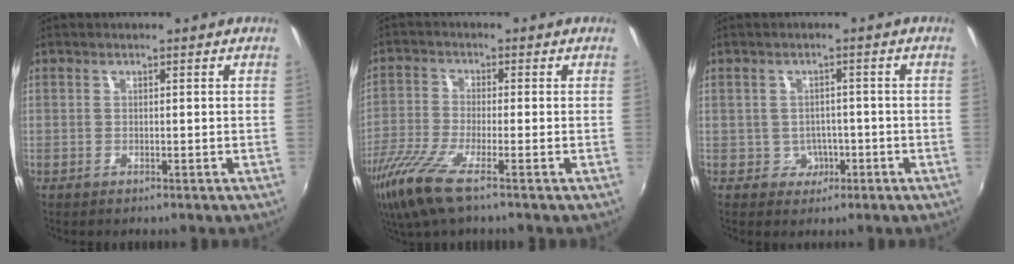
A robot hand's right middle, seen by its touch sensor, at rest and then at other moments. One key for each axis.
{"total": 9.3, "fx": -6.1, "fy": 1.1, "fz": 7.0, "tx": -0.166, "ty": -0.030, "tz": -0.123}
{"total": 3.4, "fx": -1.1, "fy": 3.2, "fz": 0.3, "tx": -0.011, "ty": 0.008, "tz": -0.010}